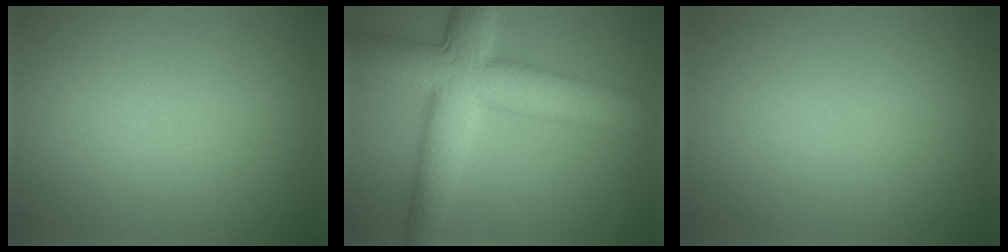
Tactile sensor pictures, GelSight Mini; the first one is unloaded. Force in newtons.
{"total": 9.8, "press": 9.8, "slide": 0.2}
{"total": 0.0}